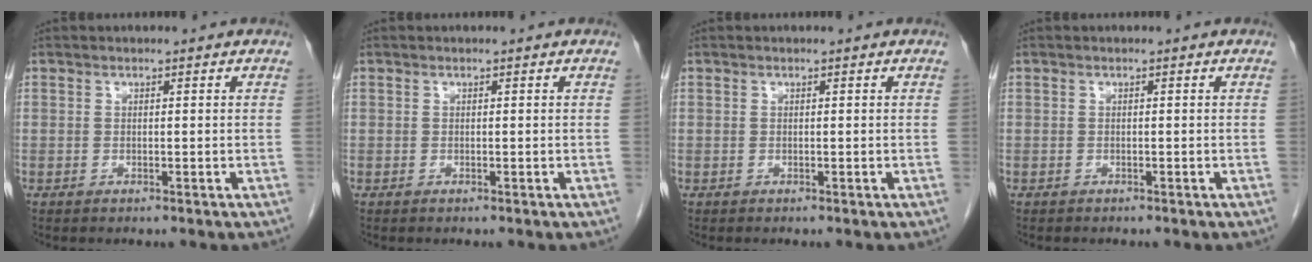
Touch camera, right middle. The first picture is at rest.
{"total": 0.0}
{"total": 0.0}
{"total": 0.5, "force": [-0.5, 0.2, 0.1], "torque": [-0.009, 0.001, -0.007]}